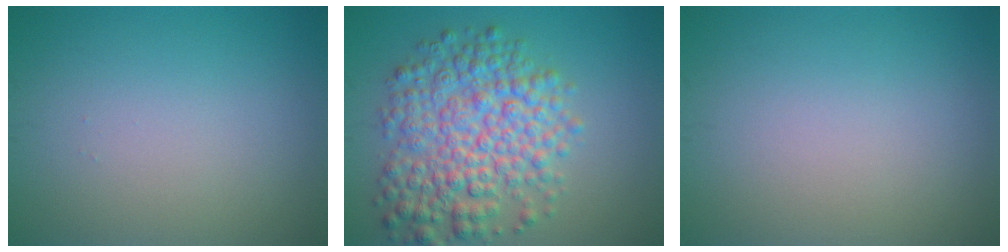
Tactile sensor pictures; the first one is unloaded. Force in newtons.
{"total": 7.8, "press": 7.8, "slide": 0.2}
{"total": 0.0}